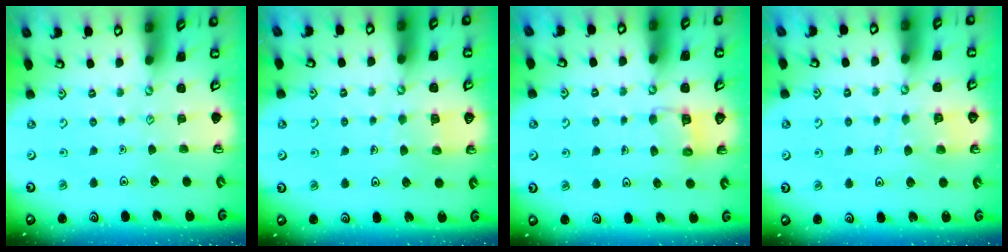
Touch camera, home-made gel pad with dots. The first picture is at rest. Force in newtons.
{"total": 6.0, "press": 6.0, "slide": 0.3}
{"total": 5.1, "press": 5.1, "slide": 0.3}
{"total": 5.8, "press": 5.8, "slide": 0.5}